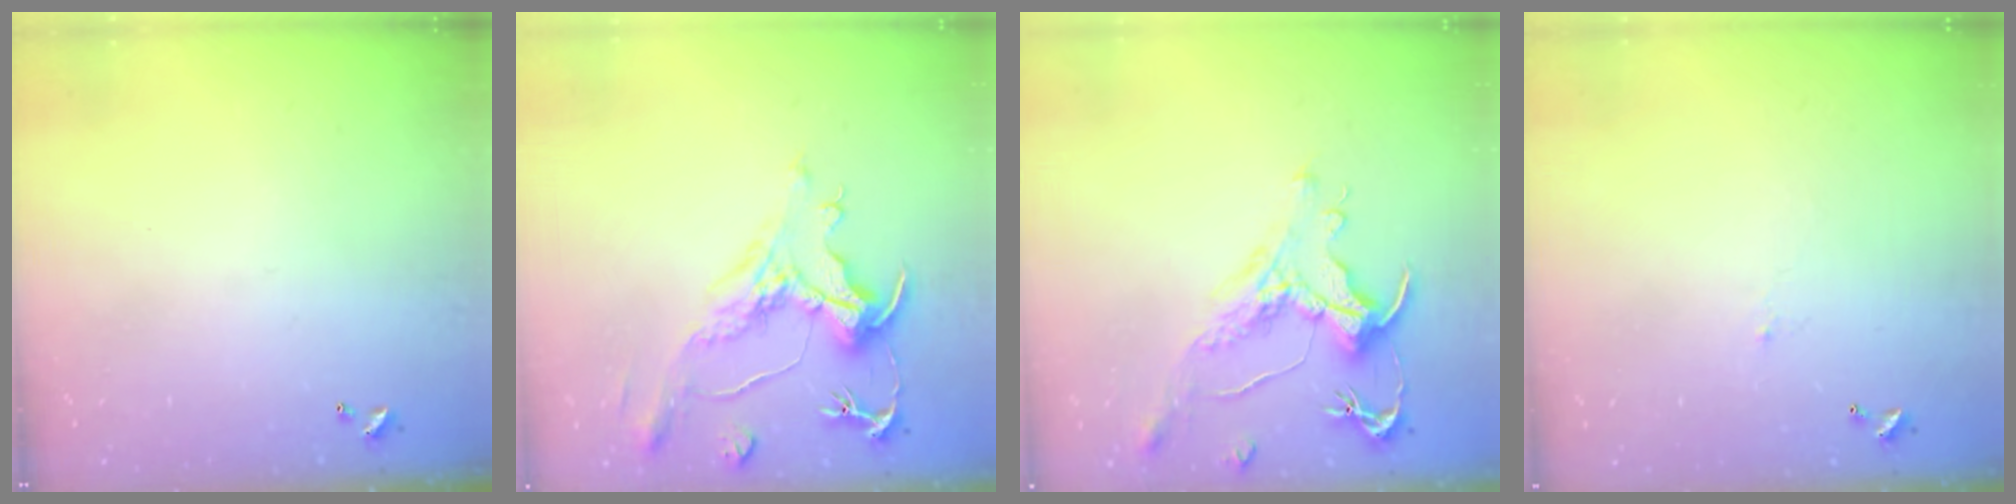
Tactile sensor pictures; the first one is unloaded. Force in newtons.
{"total": 1.6, "press": 0.0, "slide": 1.6}
{"total": 1.7, "press": 1.1, "slide": 1.3}
{"total": 0.8, "press": 0.7, "slide": 0.5}